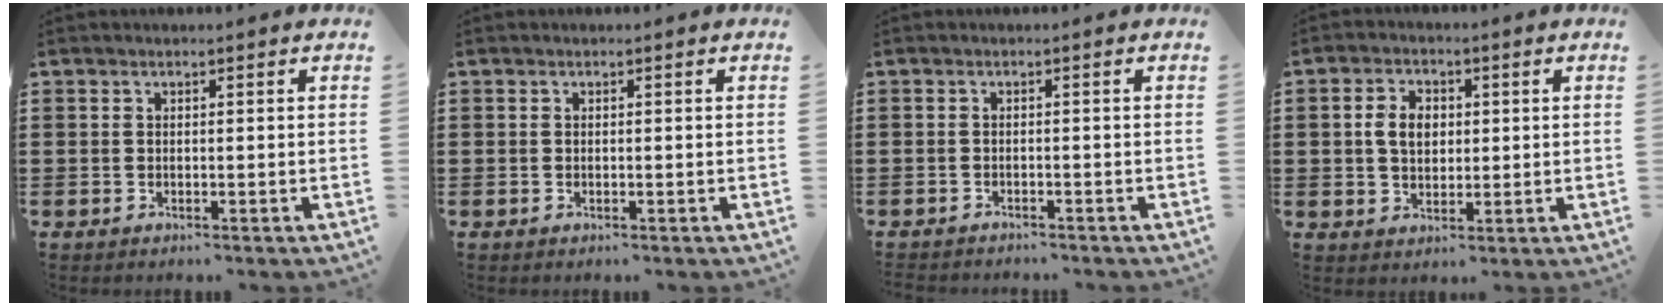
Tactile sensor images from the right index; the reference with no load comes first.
{"total": 0.0}
{"total": 1.1, "force": [-1.1, 0.0, 0.1], "torque": [-0.006, -0.002, -0.022]}
{"total": 4.6, "force": [0.4, 3.2, 3.2], "torque": [-0.078, 0.010, 0.002]}